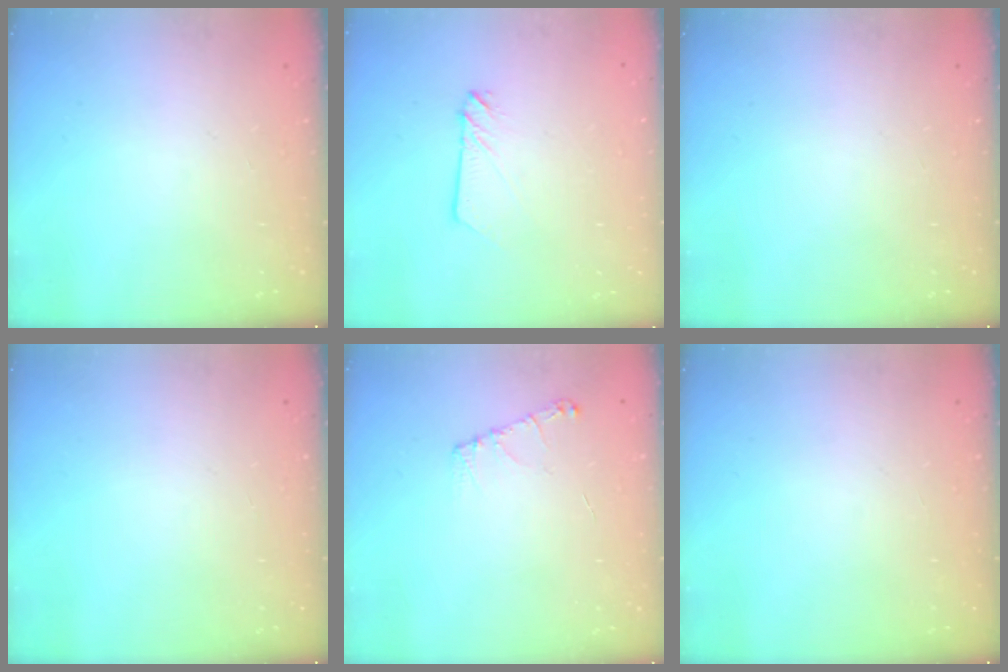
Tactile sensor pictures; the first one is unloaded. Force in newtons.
{"total": 2.4, "press": 2.4, "slide": 0.2}
{"total": 0.0}
{"total": 0.0}
{"total": 5.4, "press": 5.3, "slide": 0.7}
{"total": 0.0}